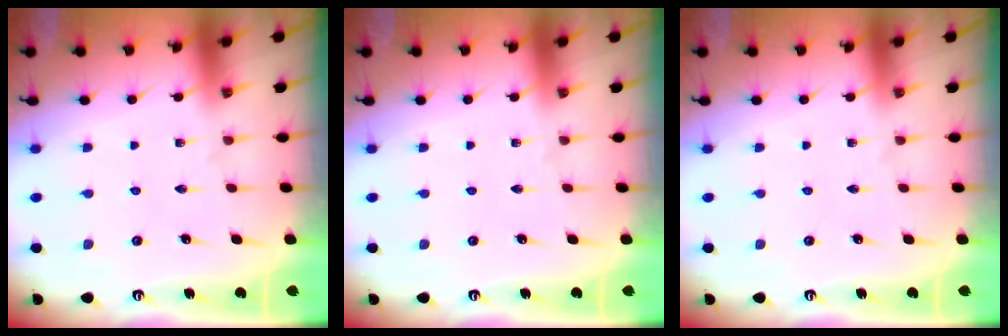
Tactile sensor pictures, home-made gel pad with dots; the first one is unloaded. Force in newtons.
{"total": 0.0}
{"total": 0.0}